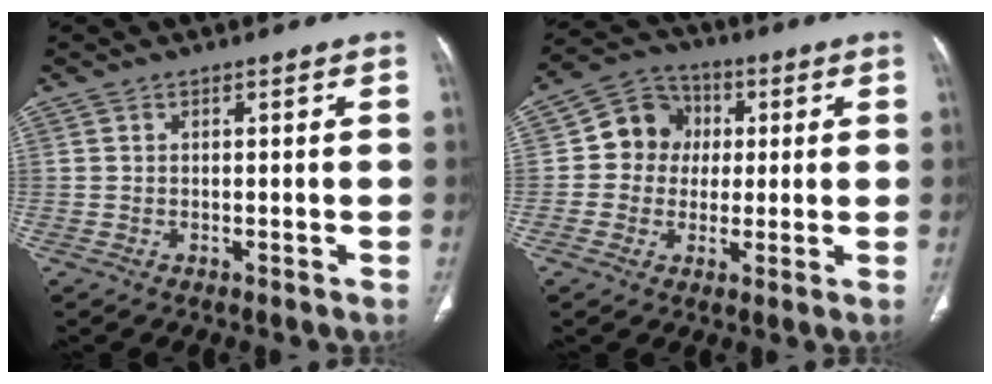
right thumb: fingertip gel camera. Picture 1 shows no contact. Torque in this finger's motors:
{"motor_torque": [-0.51, 0.54, 0.10, -0.35, 0.00]}